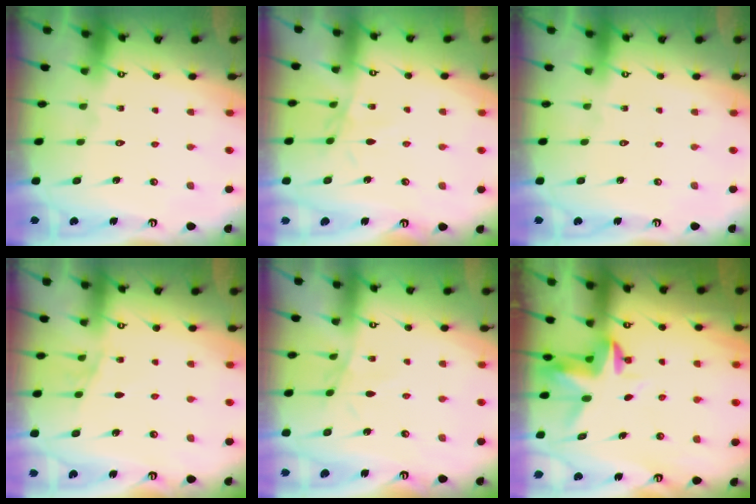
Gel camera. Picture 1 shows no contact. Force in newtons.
{"total": 2.4, "press": 2.3, "slide": 0.4}
{"total": 0.0}
{"total": 6.0, "press": 5.3, "slide": 2.8}
{"total": 2.2, "press": 2.1, "slide": 0.5}
{"total": 3.3, "press": 3.2, "slide": 0.4}